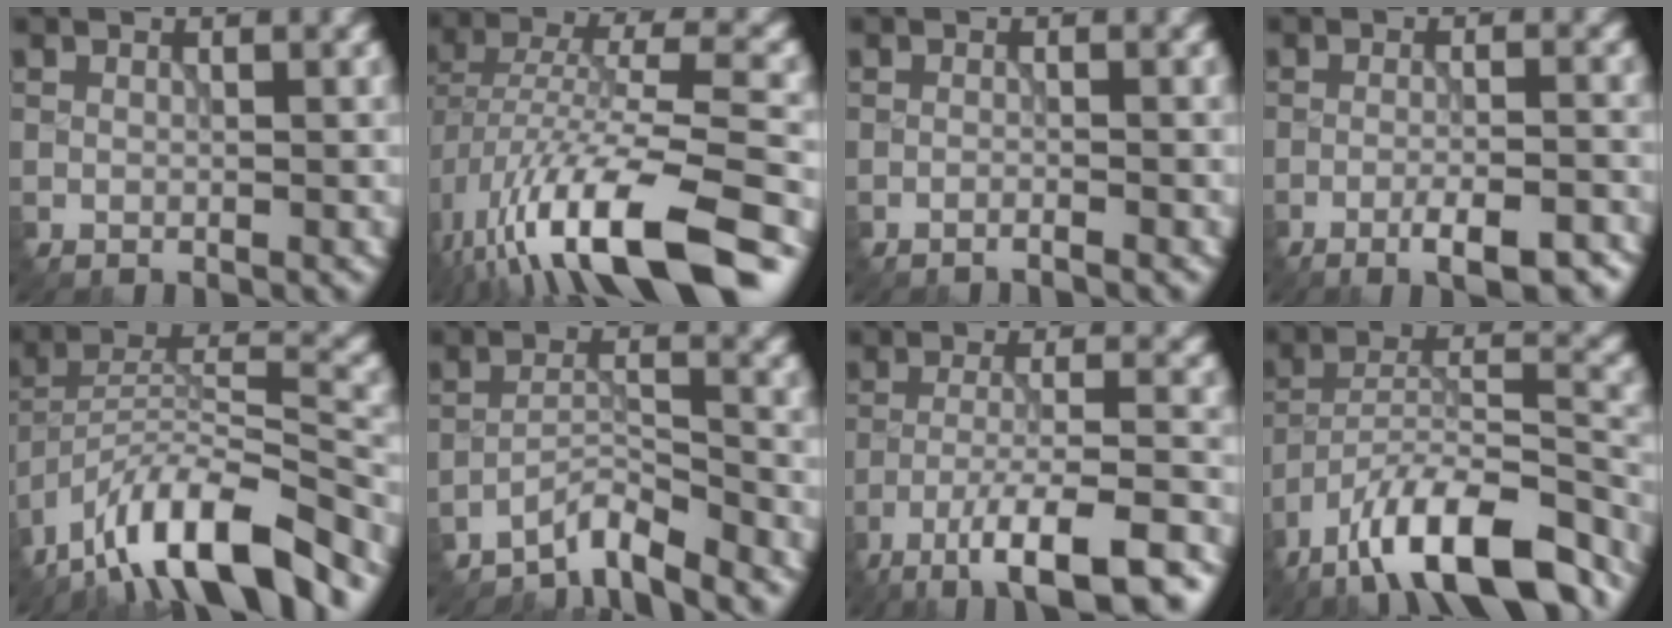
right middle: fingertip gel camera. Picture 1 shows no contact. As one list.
[{"total": 14.5, "force": [-8.2, 5.0, 10.8], "torque": [-0.205, 0.005, -0.135]}, {"total": 1.0, "force": [-0.9, 0.1, 0.5], "torque": [-0.002, 0.000, -0.025]}, {"total": 5.1, "force": [-3.4, 1.1, 3.7], "torque": [-0.058, 0.003, -0.049]}, {"total": 13.2, "force": [-10.3, 3.7, 7.4], "torque": [-0.133, 0.020, -0.186]}, {"total": 3.5, "force": [-3.4, 0.1, 0.8], "torque": [-0.013, 0.007, -0.072]}, {"total": 10.0, "force": [-6.9, 2.1, 7.0], "torque": [-0.122, 0.003, -0.112]}, {"total": 13.3, "force": [-10.1, 4.3, 7.5], "torque": [-0.129, 0.016, -0.175]}]